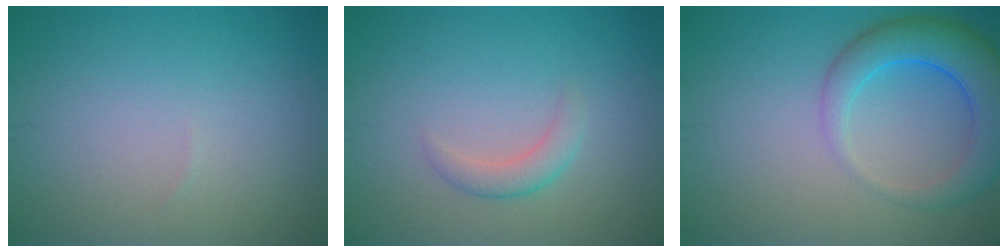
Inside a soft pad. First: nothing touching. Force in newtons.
{"total": 1.8, "press": 1.8, "slide": 0.2}
{"total": 6.1, "press": 6.0, "slide": 0.3}